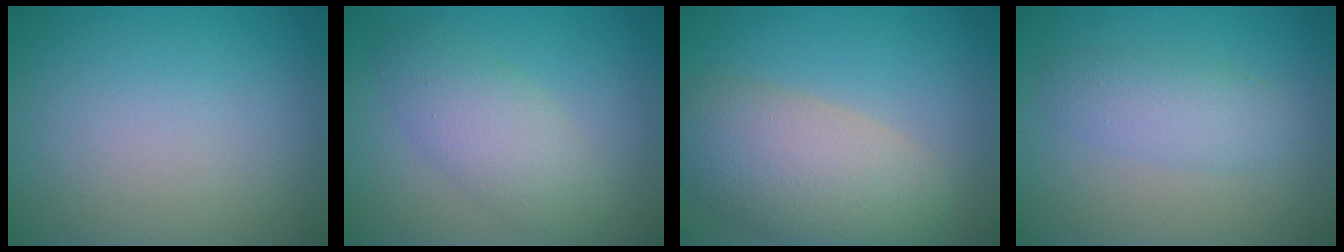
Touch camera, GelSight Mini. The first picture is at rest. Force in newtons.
{"total": 4.0, "press": 4.0, "slide": 0.2}
{"total": 7.8, "press": 7.8, "slide": 0.5}
{"total": 2.7, "press": 2.7, "slide": 0.1}